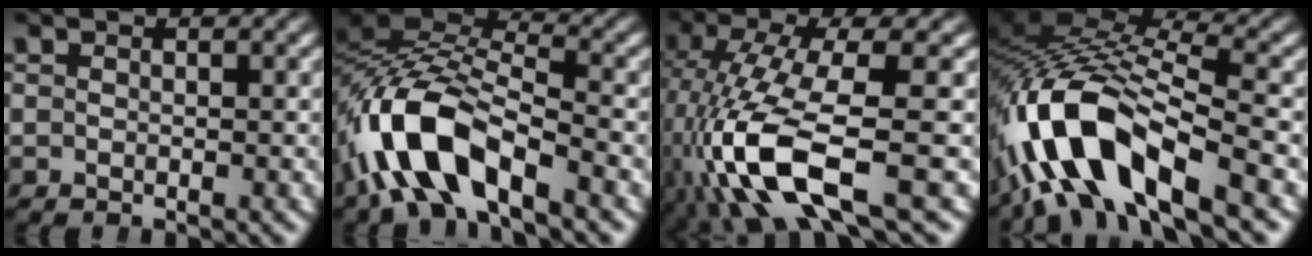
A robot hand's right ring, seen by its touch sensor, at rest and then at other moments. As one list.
[{"total": 9.7, "force": [-1.8, 5.8, 7.6], "torque": [-0.161, -0.022, -0.027]}, {"total": 9.8, "force": [-2.0, 4.1, 8.7], "torque": [-0.199, -0.038, -0.004]}, {"total": 12.0, "force": [-2.3, 6.6, 9.7], "torque": [-0.200, -0.019, -0.032]}]